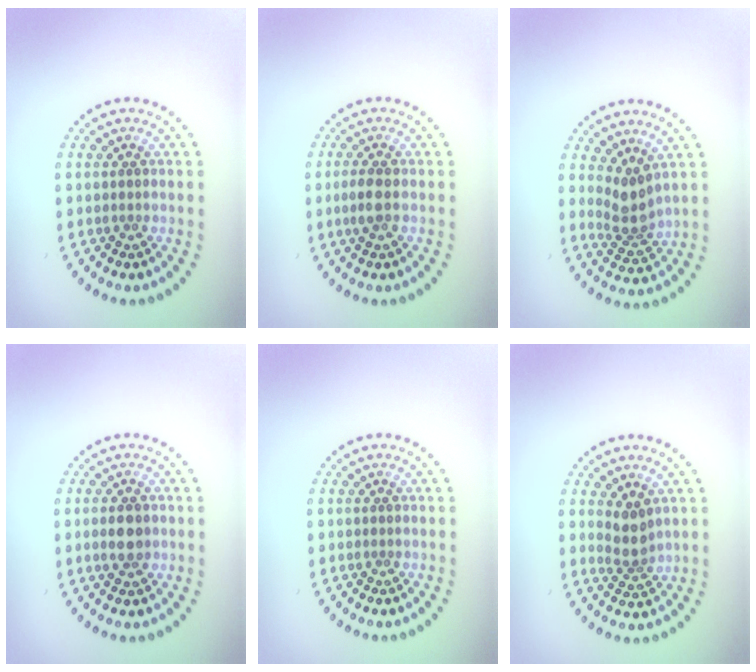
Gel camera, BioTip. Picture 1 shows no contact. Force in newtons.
{"total": 1.8, "press": 1.7, "slide": 0.4}
{"total": 2.8, "press": 2.1, "slide": 1.8}
{"total": 2.9, "press": 2.9, "slide": 0.1}
{"total": 0.0}
{"total": 2.5, "press": 1.9, "slide": 1.6}